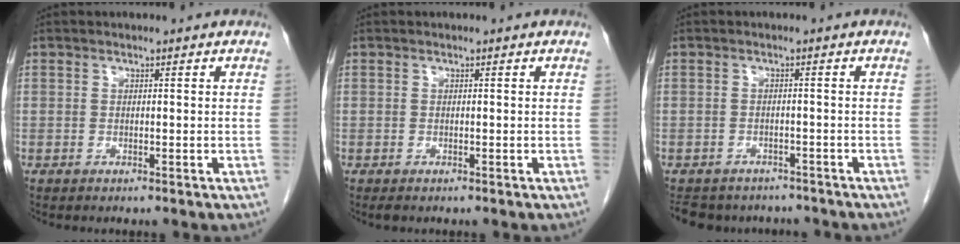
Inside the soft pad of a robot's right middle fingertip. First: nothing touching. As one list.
[{"total": 0.6, "force": [-0.5, 0.3, 0.3], "torque": [-0.007, -0.001, -0.006]}, {"total": 9.3, "force": [-8.1, 4.1, 1.8], "torque": [-0.035, 0.005, -0.098]}]